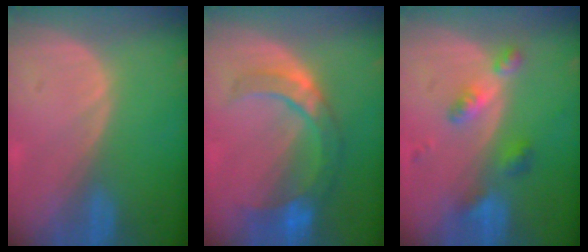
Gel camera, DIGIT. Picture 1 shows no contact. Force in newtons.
{"total": 8.5, "press": 7.7, "slide": 3.4}
{"total": 5.6, "press": 4.9, "slide": 2.7}